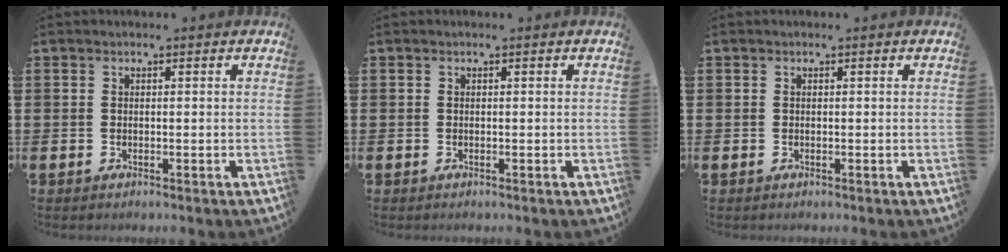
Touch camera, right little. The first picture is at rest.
{"total": 0.0}
{"total": 0.0}